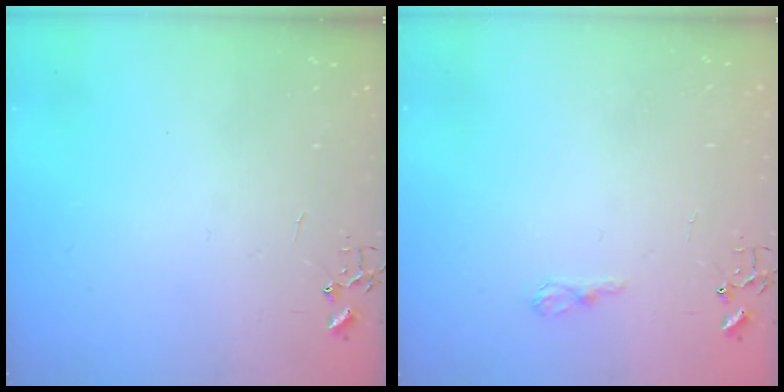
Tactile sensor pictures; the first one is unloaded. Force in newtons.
{"total": 7.3, "press": 7.3, "slide": 0.9}